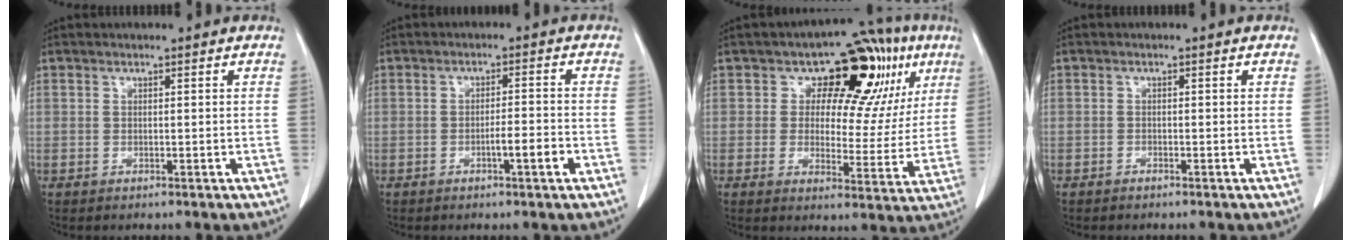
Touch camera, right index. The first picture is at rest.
{"total": 3.6, "force": [-1.6, 0.2, 3.3], "torque": [-0.047, 0.001, -0.026]}
{"total": 14.3, "force": [6.3, 8.0, 10.1], "torque": [-0.096, 0.031, 0.080]}
{"total": 0.5, "force": [-0.5, 0.2, 0.0], "torque": [0.000, 0.001, -0.010]}